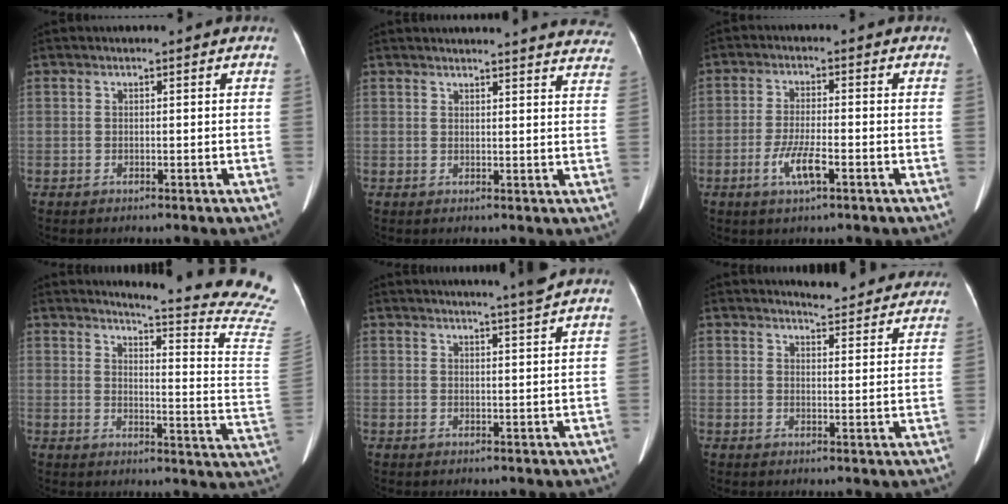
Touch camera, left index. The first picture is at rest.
{"total": 23.0, "force": [22.1, 2.7, 5.9], "torque": [-0.072, -0.063, 0.237]}
{"total": 5.1, "force": [-2.5, 0.8, 4.4], "torque": [-0.094, -0.007, -0.044]}
{"total": 20.5, "force": [19.5, -1.8, 6.2], "torque": [-0.087, -0.169, 0.206]}
{"total": 4.1, "force": [3.5, -1.6, 1.6], "torque": [-0.025, -0.010, 0.048]}
{"total": 10.4, "force": [10.0, 1.8, 2.2], "torque": [-0.013, -0.006, 0.104]}